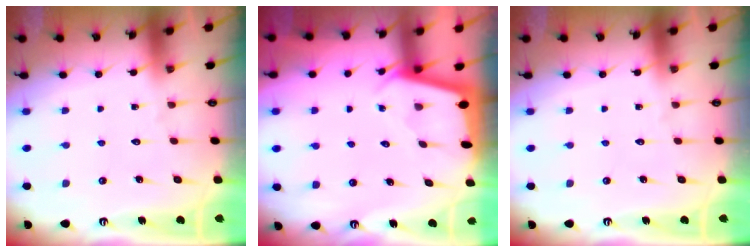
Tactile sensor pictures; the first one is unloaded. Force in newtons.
{"total": 2.2, "press": 2.2, "slide": 0.1}
{"total": 0.0}